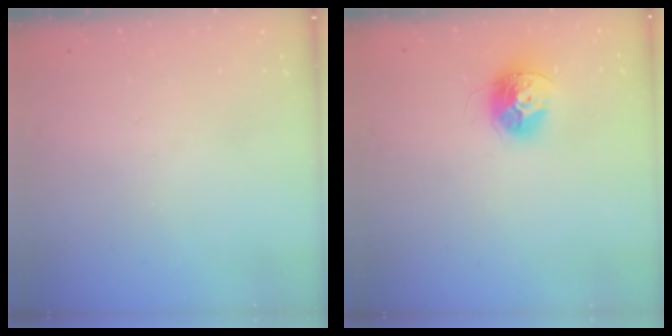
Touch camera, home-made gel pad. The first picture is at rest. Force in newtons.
{"total": 11.1, "press": 11.1, "slide": 0.5}